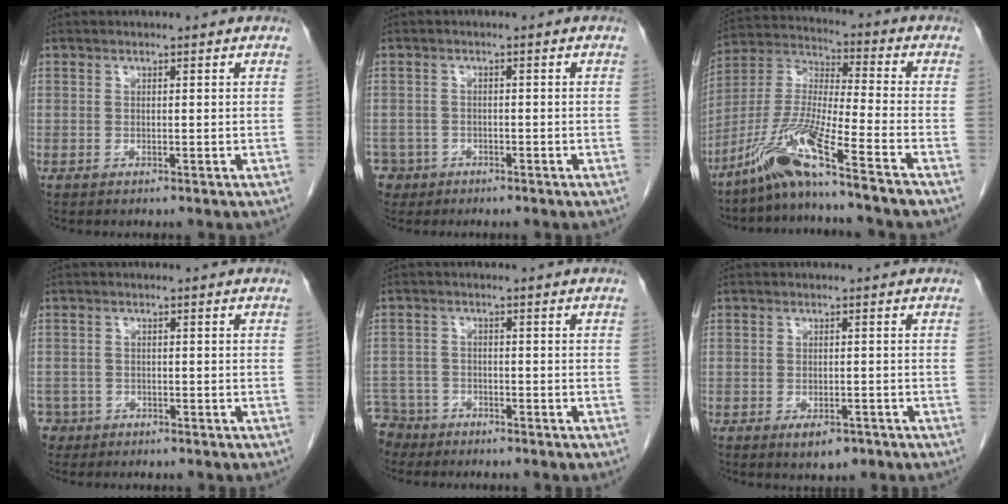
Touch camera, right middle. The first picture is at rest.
{"total": 4.0, "force": [-2.5, 3.1, -0.2], "torque": [0.004, 0.007, -0.042]}
{"total": 11.8, "force": [-8.4, -1.2, 8.2], "torque": [-0.177, -0.015, -0.162]}
{"total": 3.7, "force": [-2.5, 2.8, -0.3], "torque": [0.004, 0.007, -0.044]}
{"total": 6.5, "force": [-5.5, 3.5, 0.1], "torque": [-0.007, -0.005, -0.098]}
{"total": 3.4, "force": [-2.1, 1.5, 2.2], "torque": [-0.035, -0.001, -0.024]}